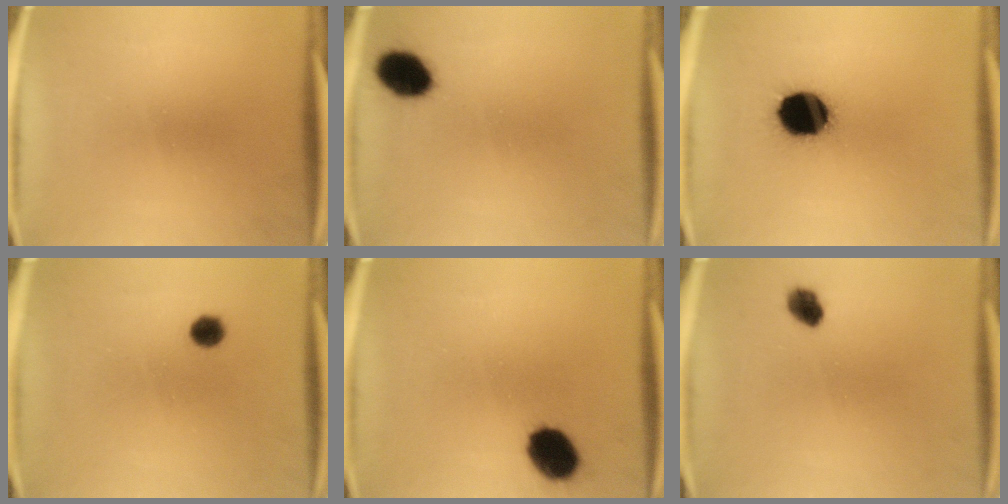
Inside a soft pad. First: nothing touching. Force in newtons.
{"total": 7.5}
{"total": 15.5}
{"total": 2.5}
{"total": 9.4}
{"total": 3.9}